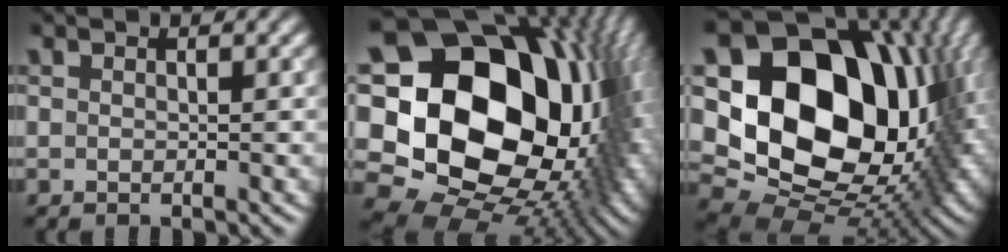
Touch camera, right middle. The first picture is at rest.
{"total": 25.0, "force": [2.5, 19.6, 15.3], "torque": [-0.302, 0.004, 0.029]}
{"total": 20.8, "force": [4.0, 15.6, 13.1], "torque": [-0.254, 0.002, 0.099]}